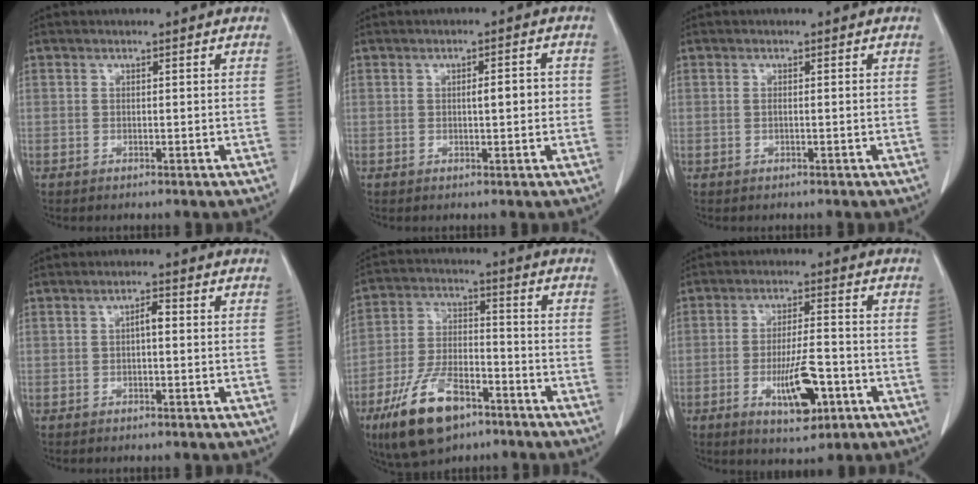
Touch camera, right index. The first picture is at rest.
{"total": 3.1, "force": [0.0, 0.7, 3.1], "torque": [-0.048, 0.003, 0.000]}
{"total": 0.7, "force": [0.0, 0.0, 0.7], "torque": [-0.016, -0.001, 0.001]}
{"total": 1.9, "force": [0.0, 0.5, 1.8], "torque": [-0.031, 0.005, -0.001]}
{"total": 13.2, "force": [-8.1, 5.7, 8.7], "torque": [-0.177, -0.003, -0.145]}
{"total": 9.0, "force": [-3.4, 2.5, 8.0], "torque": [-0.140, -0.006, -0.051]}